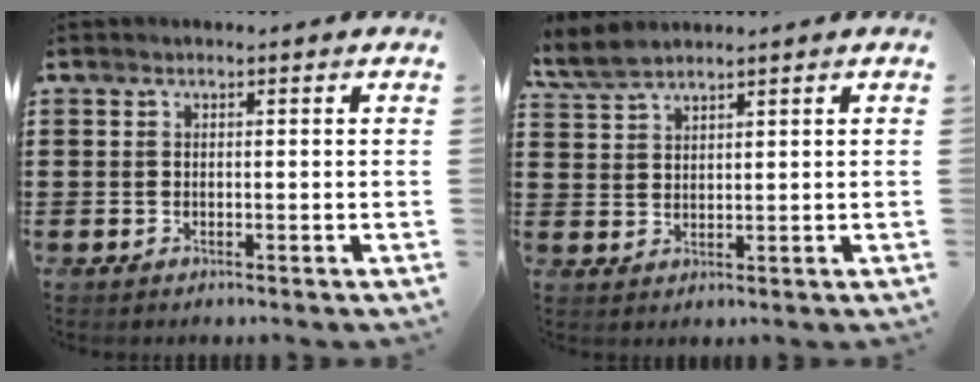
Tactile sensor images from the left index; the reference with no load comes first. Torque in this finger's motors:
{"motor_torque": [0.45, -1.10, 0.08, 0.07]}